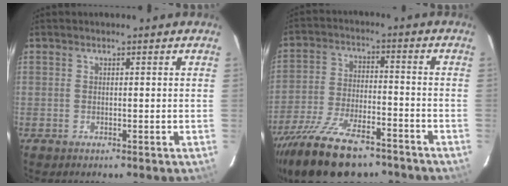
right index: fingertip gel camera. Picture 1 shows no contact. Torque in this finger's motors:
{"motor_torque": [1.30, -0.83, 0.91, 0.21]}